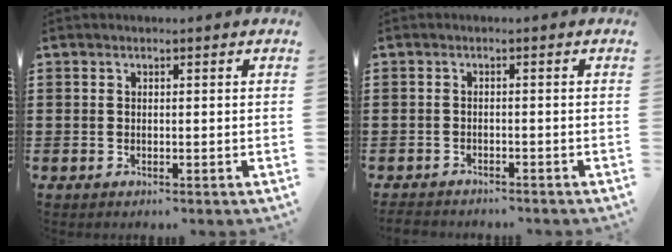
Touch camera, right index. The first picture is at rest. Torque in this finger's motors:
{"motor_torque": [-2.14, 0.00, -1.05, -0.21]}